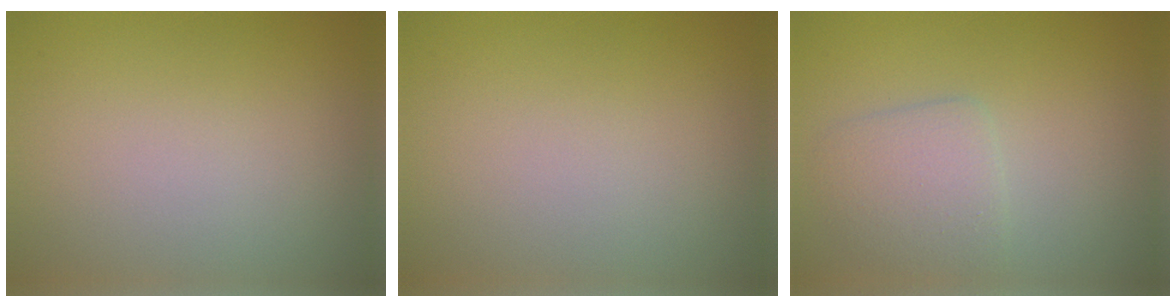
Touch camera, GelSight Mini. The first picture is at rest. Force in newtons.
{"total": 0.0}
{"total": 3.0, "press": 3.0, "slide": 0.1}